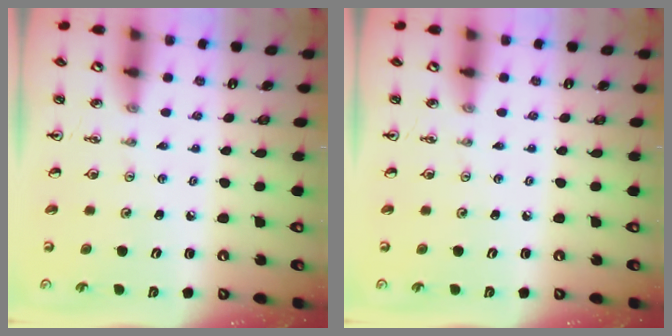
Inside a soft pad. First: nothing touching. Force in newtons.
{"total": 0.0}